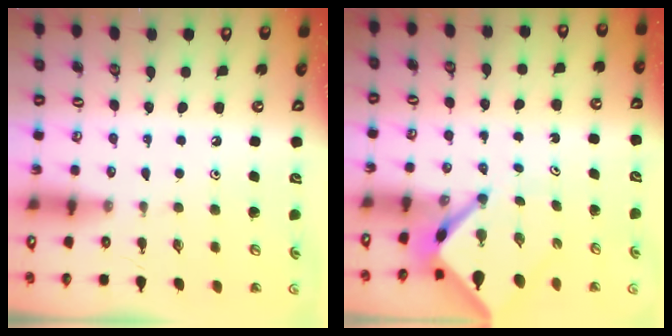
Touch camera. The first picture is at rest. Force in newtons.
{"total": 4.8, "press": 4.8, "slide": 0.4}